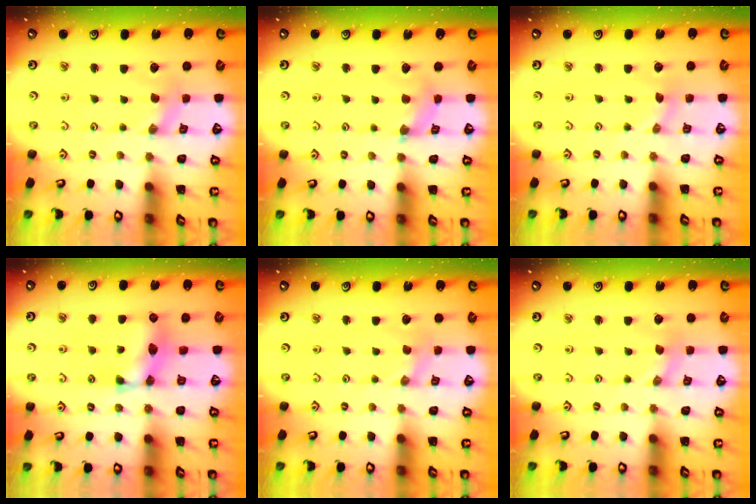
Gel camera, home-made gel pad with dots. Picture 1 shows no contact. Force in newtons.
{"total": 3.7, "press": 3.7, "slide": 0.4}
{"total": 0.0}
{"total": 10.5, "press": 10.5, "slide": 0.3}
{"total": 0.0}
{"total": 0.0}